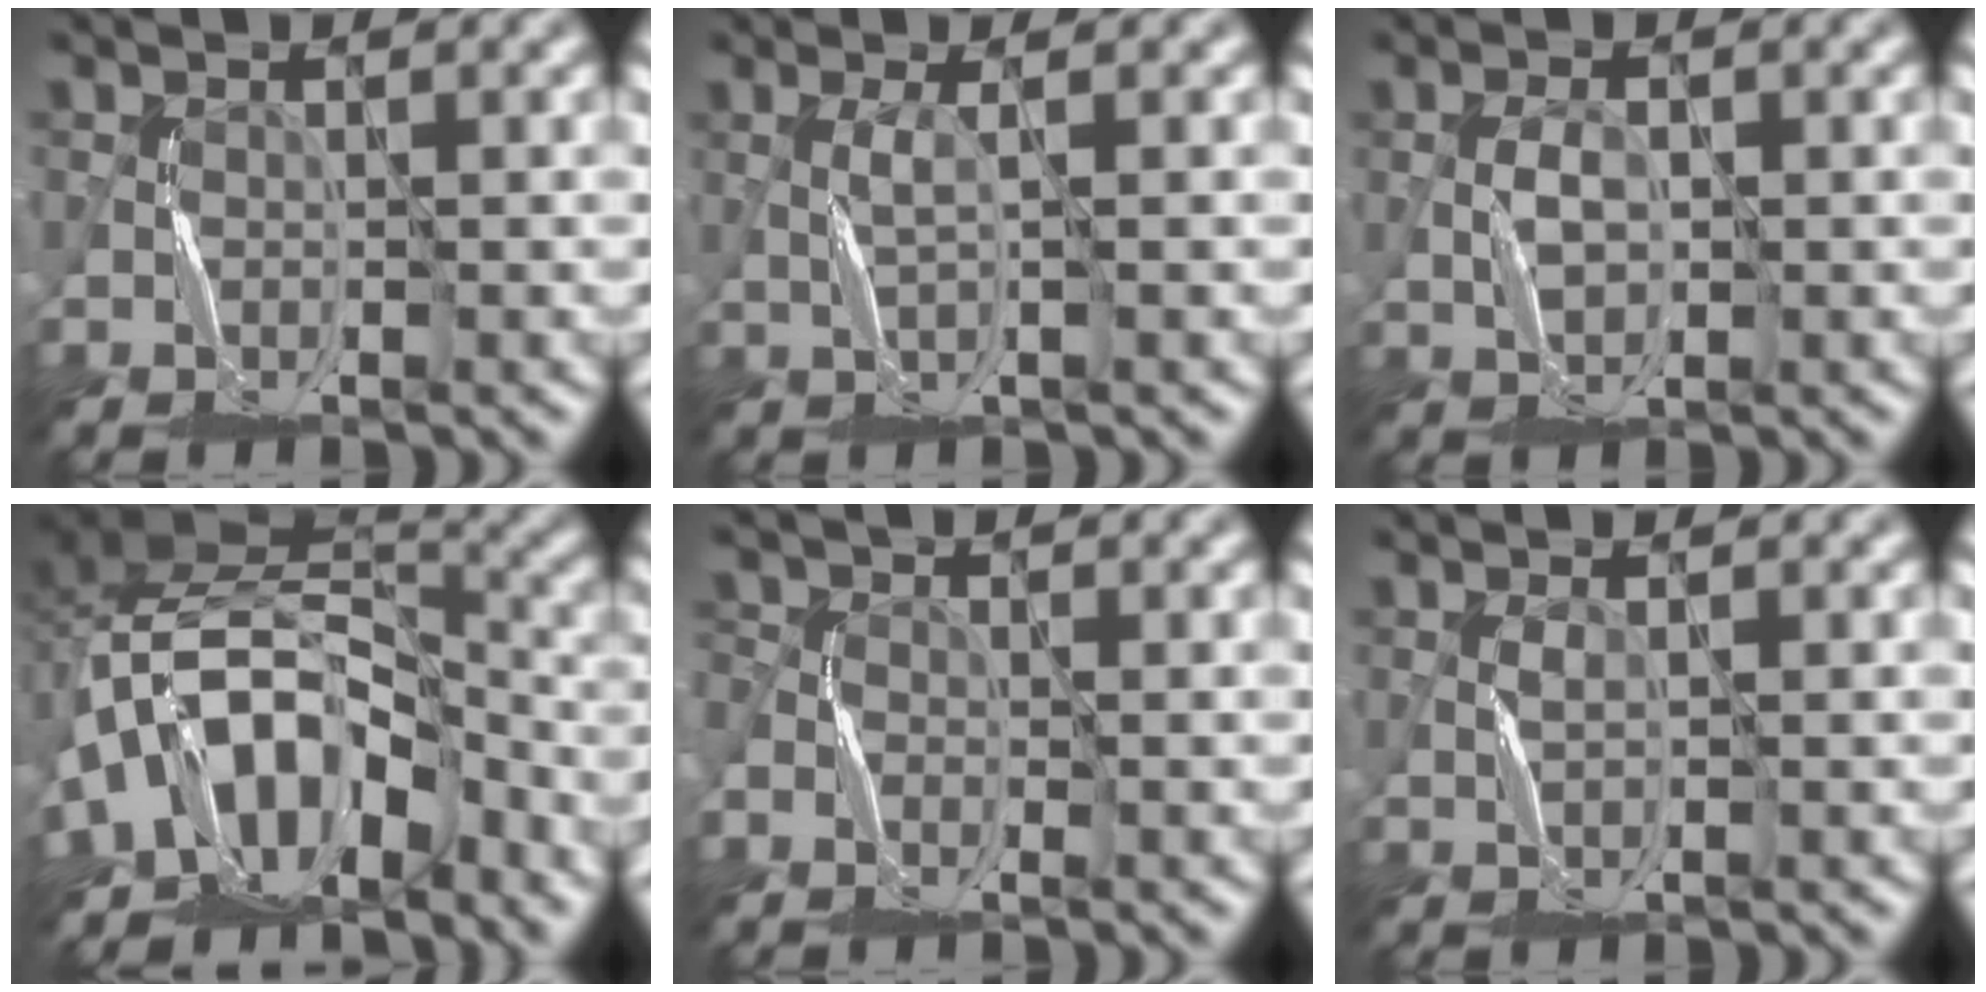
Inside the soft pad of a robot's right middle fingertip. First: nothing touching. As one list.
[{"total": 1.2, "force": [0.5, -0.1, 1.1], "torque": [-0.026, 0.001, 0.008]}, {"total": 1.5, "force": [0.2, 0.8, 1.3], "torque": [-0.028, 0.002, 0.005]}, {"total": 10.5, "force": [-5.7, 6.3, 6.2], "torque": [-0.094, 0.009, -0.106]}, {"total": 1.8, "force": [-0.7, 1.1, 1.3], "torque": [-0.034, -0.003, -0.013]}, {"total": 0.7, "force": [0.6, -0.2, 0.3], "torque": [-0.010, 0.001, 0.011]}]